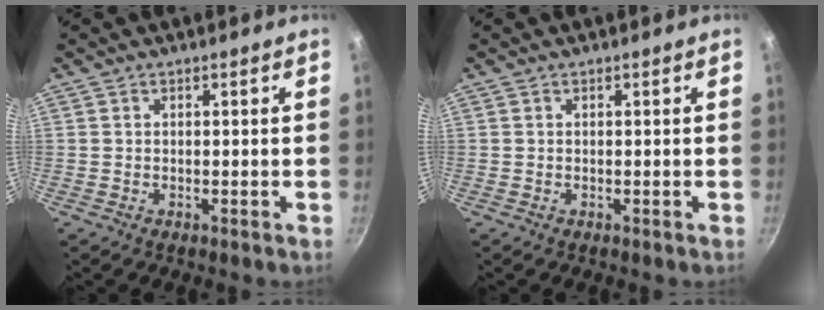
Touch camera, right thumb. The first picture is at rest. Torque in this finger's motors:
{"motor_torque": [0.00, 0.00, 0.00, 0.00, 0.00]}